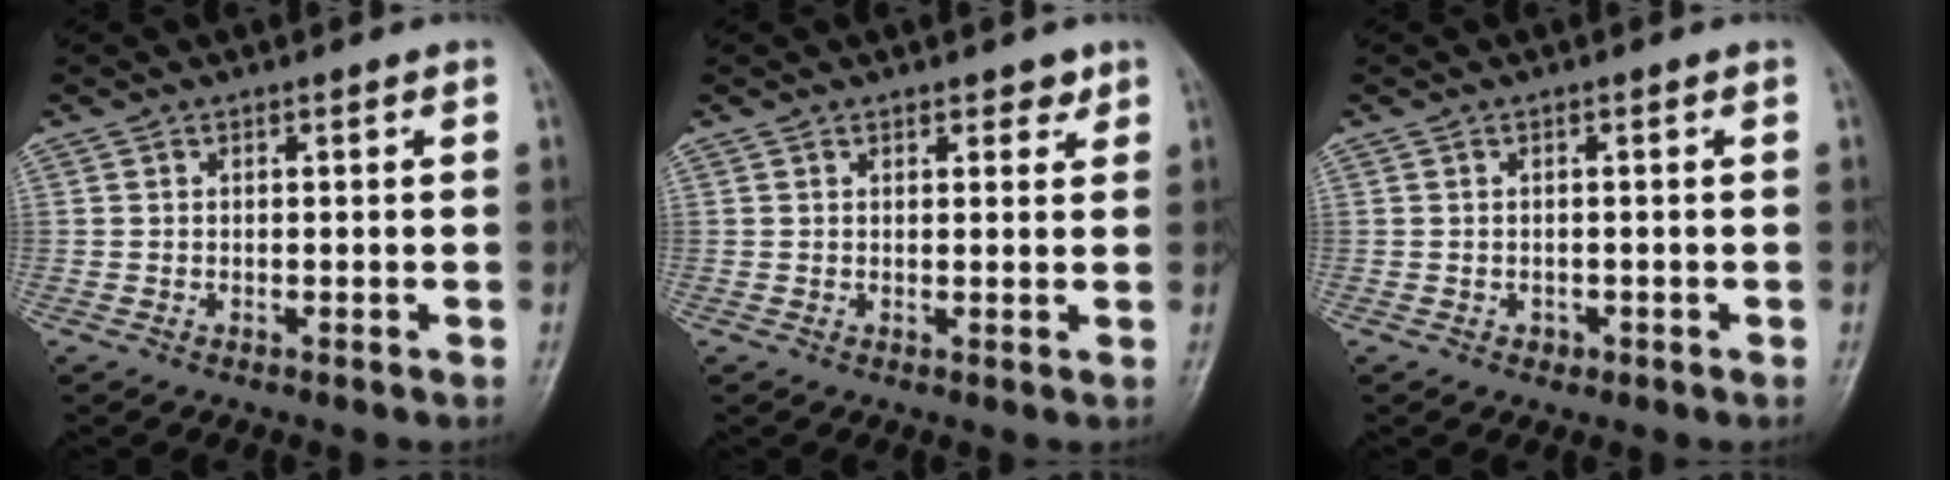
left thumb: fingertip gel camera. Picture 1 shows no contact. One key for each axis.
{"total": 2.2, "fx": 1.6, "fy": 1.2, "fz": 1.0, "tx": 0.002, "ty": -0.008, "tz": 0.018}
{"total": 1.1, "fx": -0.5, "fy": 0.9, "fz": 0.4, "tx": -0.002, "ty": 0.002, "tz": -0.005}